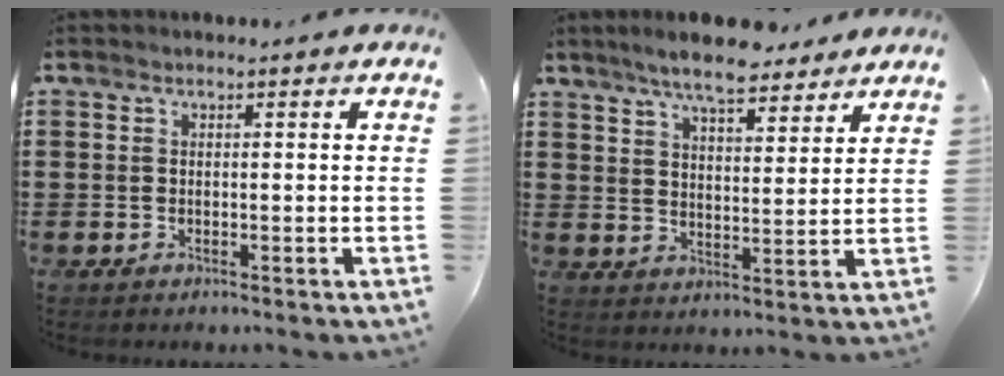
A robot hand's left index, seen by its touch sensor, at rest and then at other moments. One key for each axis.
{"total": 7.5, "fx": 6.6, "fy": 1.4, "fz": 3.2, "tx": -0.076, "ty": -0.017, "tz": 0.119}